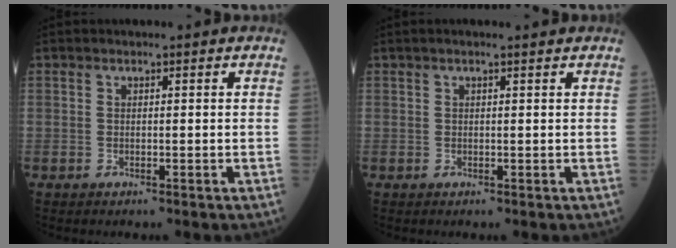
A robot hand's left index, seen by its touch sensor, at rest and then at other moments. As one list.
[{"total": 1.6, "force": [1.3, -0.1, 0.9], "torque": [-0.013, 0.011, 0.021]}]